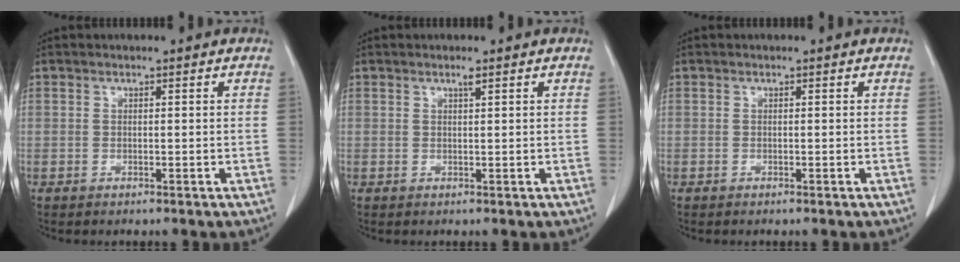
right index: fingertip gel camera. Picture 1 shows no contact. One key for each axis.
{"total": 0.8, "fx": 0.5, "fy": -0.1, "fz": 0.6, "tx": -0.012, "ty": -0.001, "tz": 0.011}
{"total": 0.0}